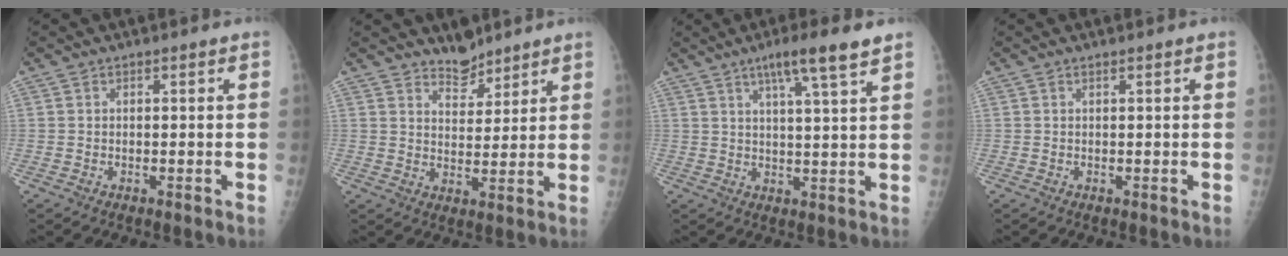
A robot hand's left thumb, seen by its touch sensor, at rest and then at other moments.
{"total": 5.0, "force": [4.4, 2.1, 0.9], "torque": [0.008, -0.038, 0.077]}
{"total": 8.0, "force": [5.0, 0.0, 6.3], "torque": [-0.102, -0.019, 0.079]}
{"total": 0.0}